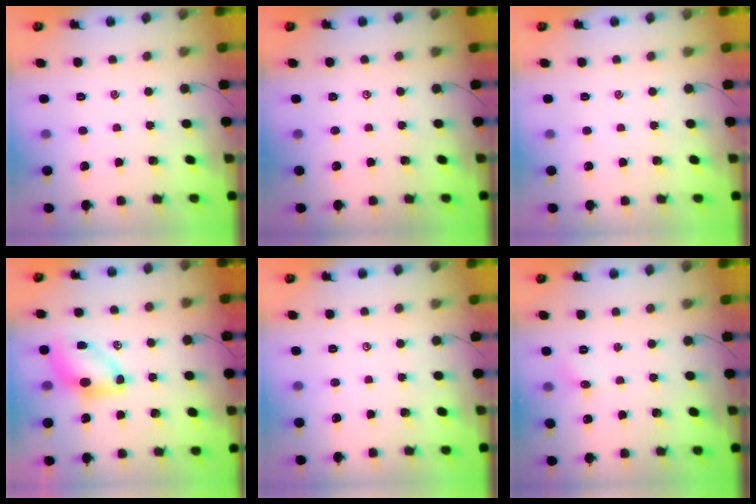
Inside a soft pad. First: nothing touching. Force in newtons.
{"total": 0.0}
{"total": 0.0}
{"total": 7.3, "press": 7.2, "slide": 1.3}
{"total": 0.0}
{"total": 4.2, "press": 3.9, "slide": 1.5}